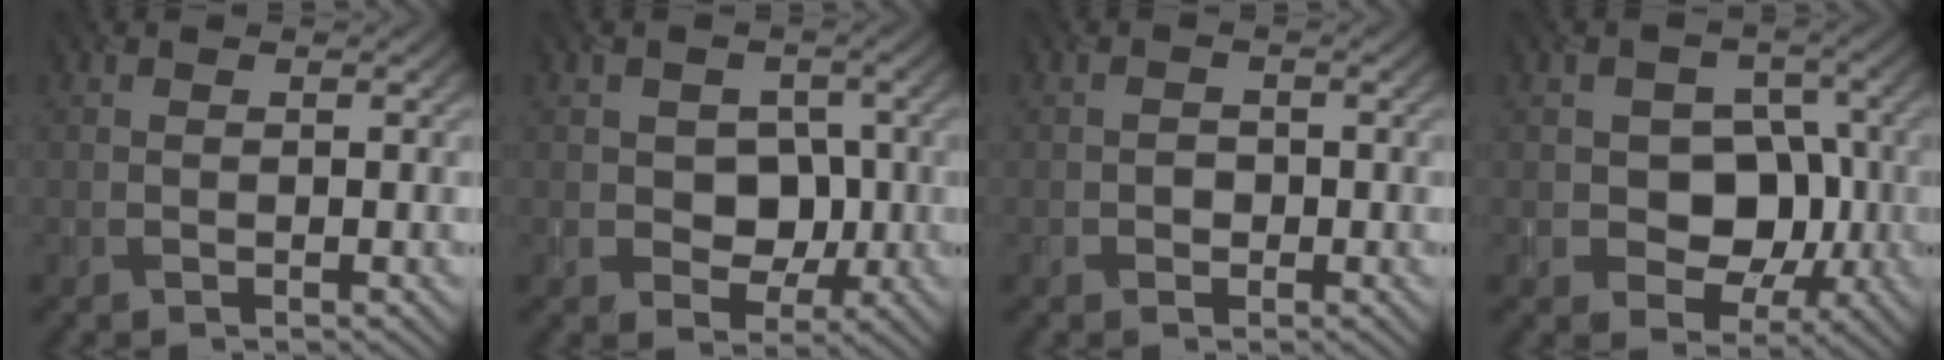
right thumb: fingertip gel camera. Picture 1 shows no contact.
{"total": 4.2, "force": [-0.7, 3.9, 1.4], "torque": [-0.022, -0.011, -0.012]}
{"total": 1.5, "force": [-0.8, 1.2, -0.4], "torque": [0.007, -0.013, -0.012]}
{"total": 6.7, "force": [-1.4, 5.8, 3.2], "torque": [-0.038, -0.009, -0.037]}